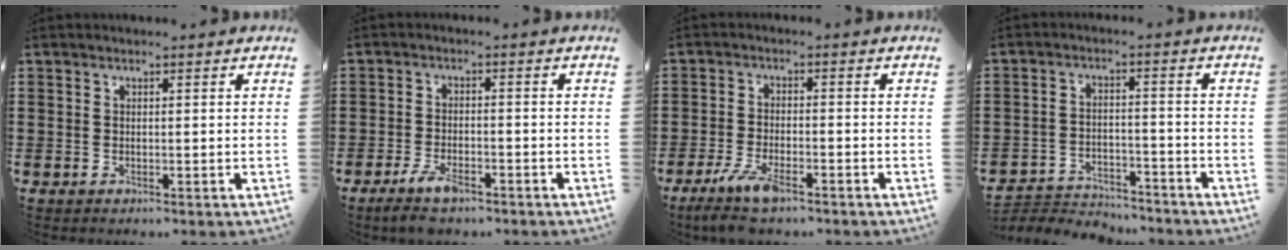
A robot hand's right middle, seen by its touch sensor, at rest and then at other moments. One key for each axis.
{"total": 4.2, "fx": -2.9, "fy": 1.4, "fz": 2.7, "tx": -0.063, "ty": -0.003, "tz": -0.058}
{"total": 5.9, "fx": -4.0, "fy": 1.6, "fz": 4.0, "tx": -0.089, "ty": -0.007, "tz": -0.076}
{"total": 3.8, "fx": -3.7, "fy": 0.9, "fz": 0.3, "tx": -0.010, "ty": 0.008, "tz": -0.080}